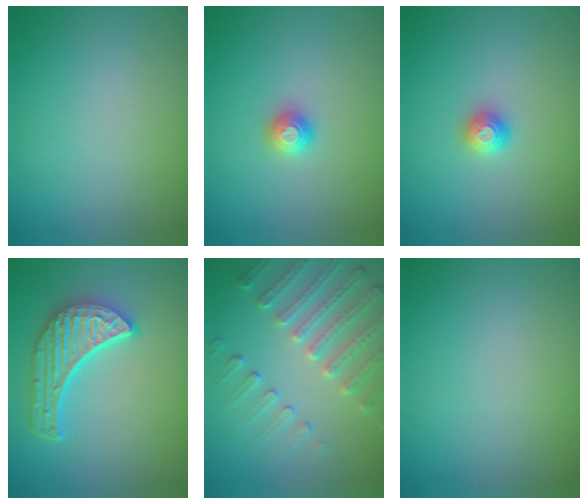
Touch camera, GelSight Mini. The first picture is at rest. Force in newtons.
{"total": 1.2, "press": 1.2, "slide": 0.1}
{"total": 1.2, "press": 1.2, "slide": 0.1}
{"total": 5.8, "press": 4.4, "slide": 3.7}
{"total": 3.8, "press": 3.6, "slide": 1.2}
{"total": 0.0}